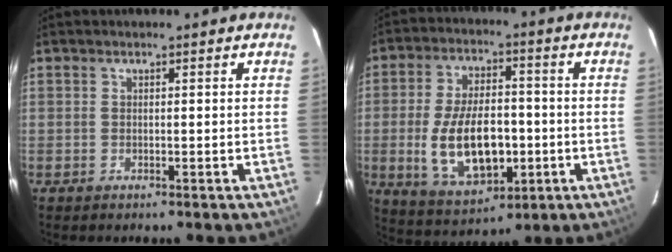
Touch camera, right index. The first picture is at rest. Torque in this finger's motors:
{"motor_torque": [1.23, -0.91, 0.92, 0.21]}